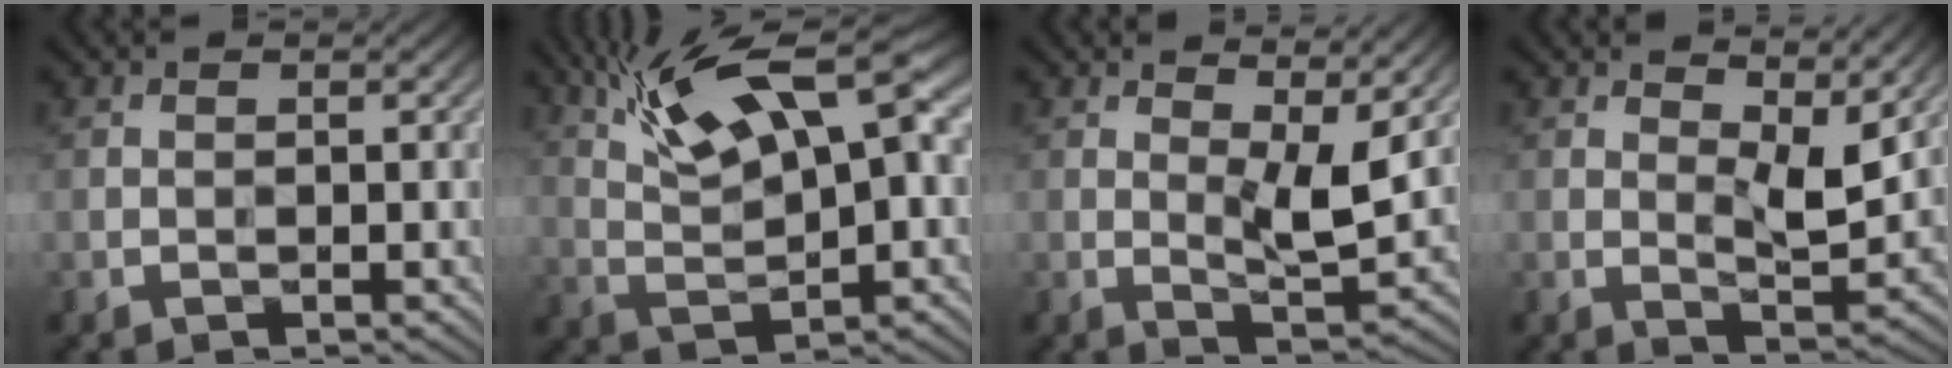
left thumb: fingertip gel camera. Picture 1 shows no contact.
{"total": 13.5, "force": [6.5, 4.0, 11.1], "torque": [-0.218, 0.019, 0.120]}
{"total": 6.5, "force": [3.0, 2.0, 5.4], "torque": [-0.093, -0.008, 0.052]}
{"total": 6.9, "force": [3.9, 2.4, 5.1], "torque": [-0.081, -0.009, 0.065]}